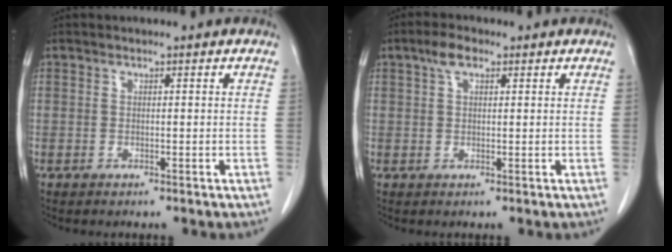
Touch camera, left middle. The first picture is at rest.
{"total": 2.9, "force": [1.6, 1.3, 2.1], "torque": [-0.044, 0.010, 0.032]}